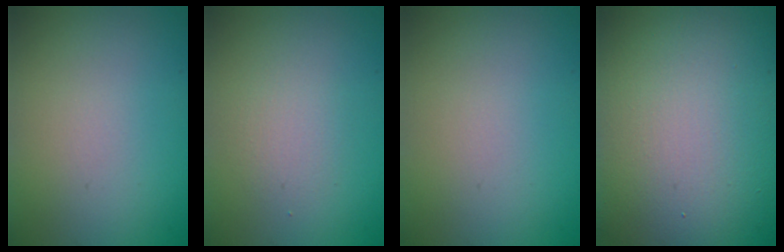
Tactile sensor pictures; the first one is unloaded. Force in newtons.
{"total": 1.5, "press": 1.5, "slide": 0.1}
{"total": 0.0}
{"total": 21.2, "press": 21.1, "slide": 1.4}